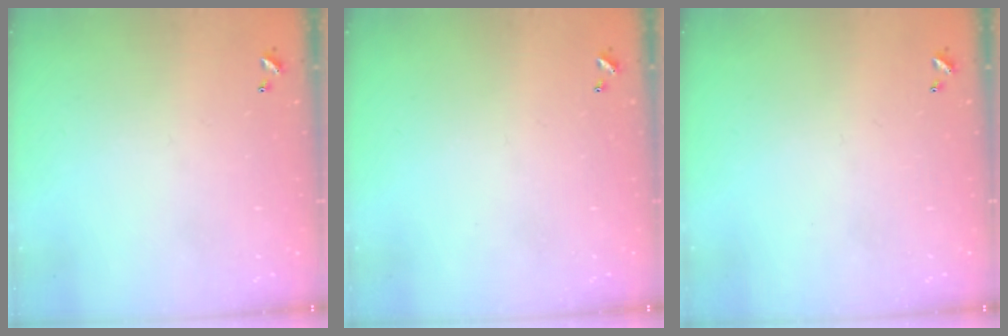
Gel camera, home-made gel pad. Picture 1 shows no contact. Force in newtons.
{"total": 0.0}
{"total": 0.0}